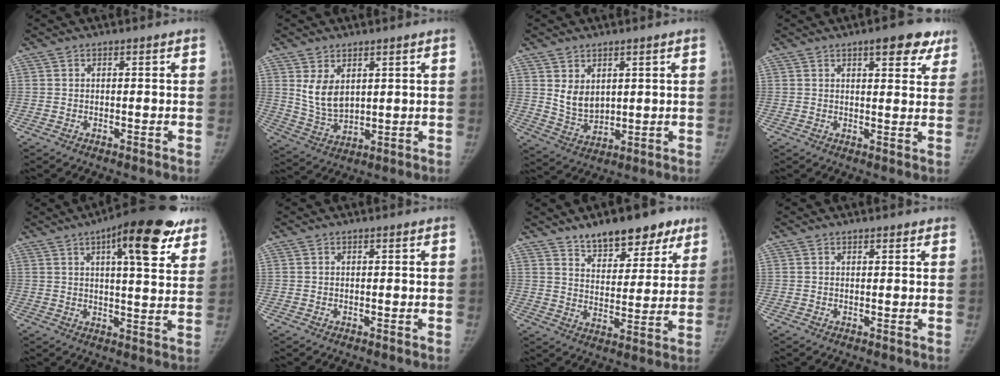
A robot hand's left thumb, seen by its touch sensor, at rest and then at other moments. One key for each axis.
{"total": 7.3, "fx": 2.9, "fy": 4.5, "fz": 5.0, "tx": -0.079, "ty": -0.023, "tz": 0.070}
{"total": 6.3, "fx": 2.4, "fy": 4.3, "fz": 3.9, "tx": -0.053, "ty": -0.027, "tz": 0.059}
{"total": 9.0, "fx": 5.6, "fy": 3.3, "fz": 6.2, "tx": -0.045, "ty": -0.021, "tz": 0.067}
{"total": 17.9, "fx": 9.7, "fy": 5.6, "fz": 14.0, "tx": -0.166, "ty": -0.025, "tz": 0.131}
{"total": 0.0}
{"total": 15.1, "fx": 10.5, "fy": 7.3, "fz": 8.1, "tx": -0.057, "ty": -0.046, "tz": 0.159}
{"total": 1.5, "fx": 1.2, "fy": 0.6, "fz": 0.7, "tx": -0.005, "ty": -0.004, "tz": 0.014}